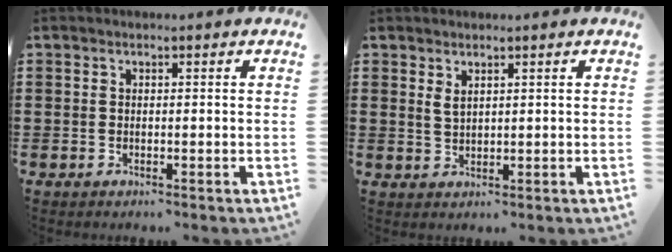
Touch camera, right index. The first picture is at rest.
{"total": 1.6, "force": [1.1, 0.6, 1.0], "torque": [-0.022, 0.003, 0.020]}